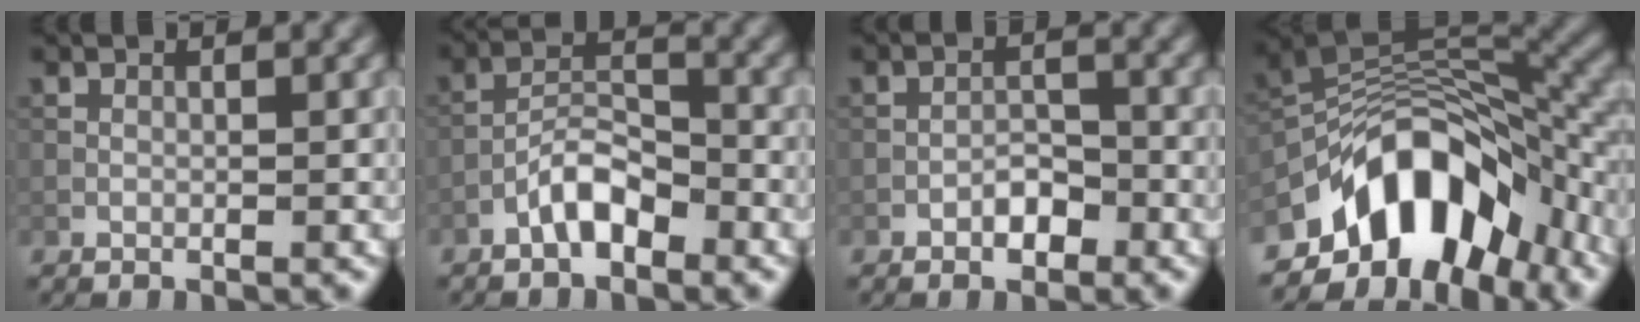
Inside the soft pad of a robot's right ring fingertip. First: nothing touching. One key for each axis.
{"total": 3.6, "fx": -2.4, "fy": 1.4, "fz": 2.3, "tx": -0.037, "ty": 0.014, "tz": -0.051}
{"total": 2.1, "fx": -1.3, "fy": 1.0, "fz": 1.3, "tx": -0.016, "ty": 0.007, "tz": -0.023}
{"total": 12.0, "fx": -6.6, "fy": 6.5, "fz": 7.6, "tx": -0.113, "ty": 0.015, "tz": -0.130}